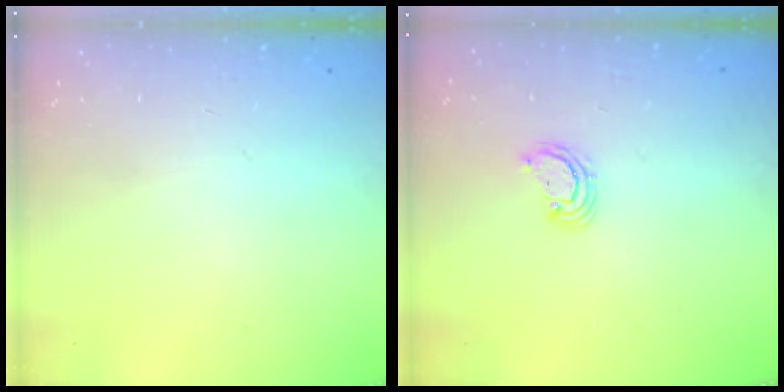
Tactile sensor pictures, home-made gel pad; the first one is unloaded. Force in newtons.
{"total": 2.5, "press": 2.5, "slide": 0.3}